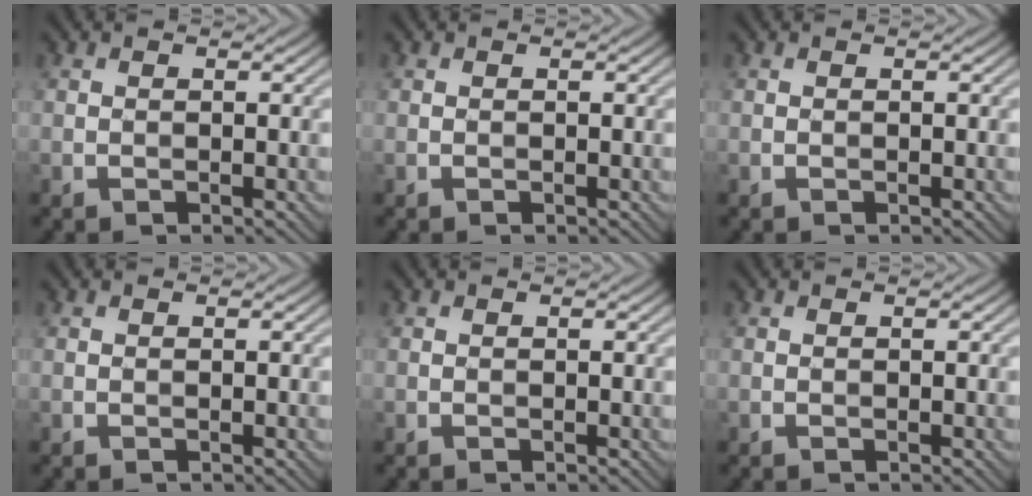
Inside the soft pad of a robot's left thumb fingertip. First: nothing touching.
{"total": 0.0}
{"total": 0.0}
{"total": 0.0}
{"total": 0.0}
{"total": 0.0}